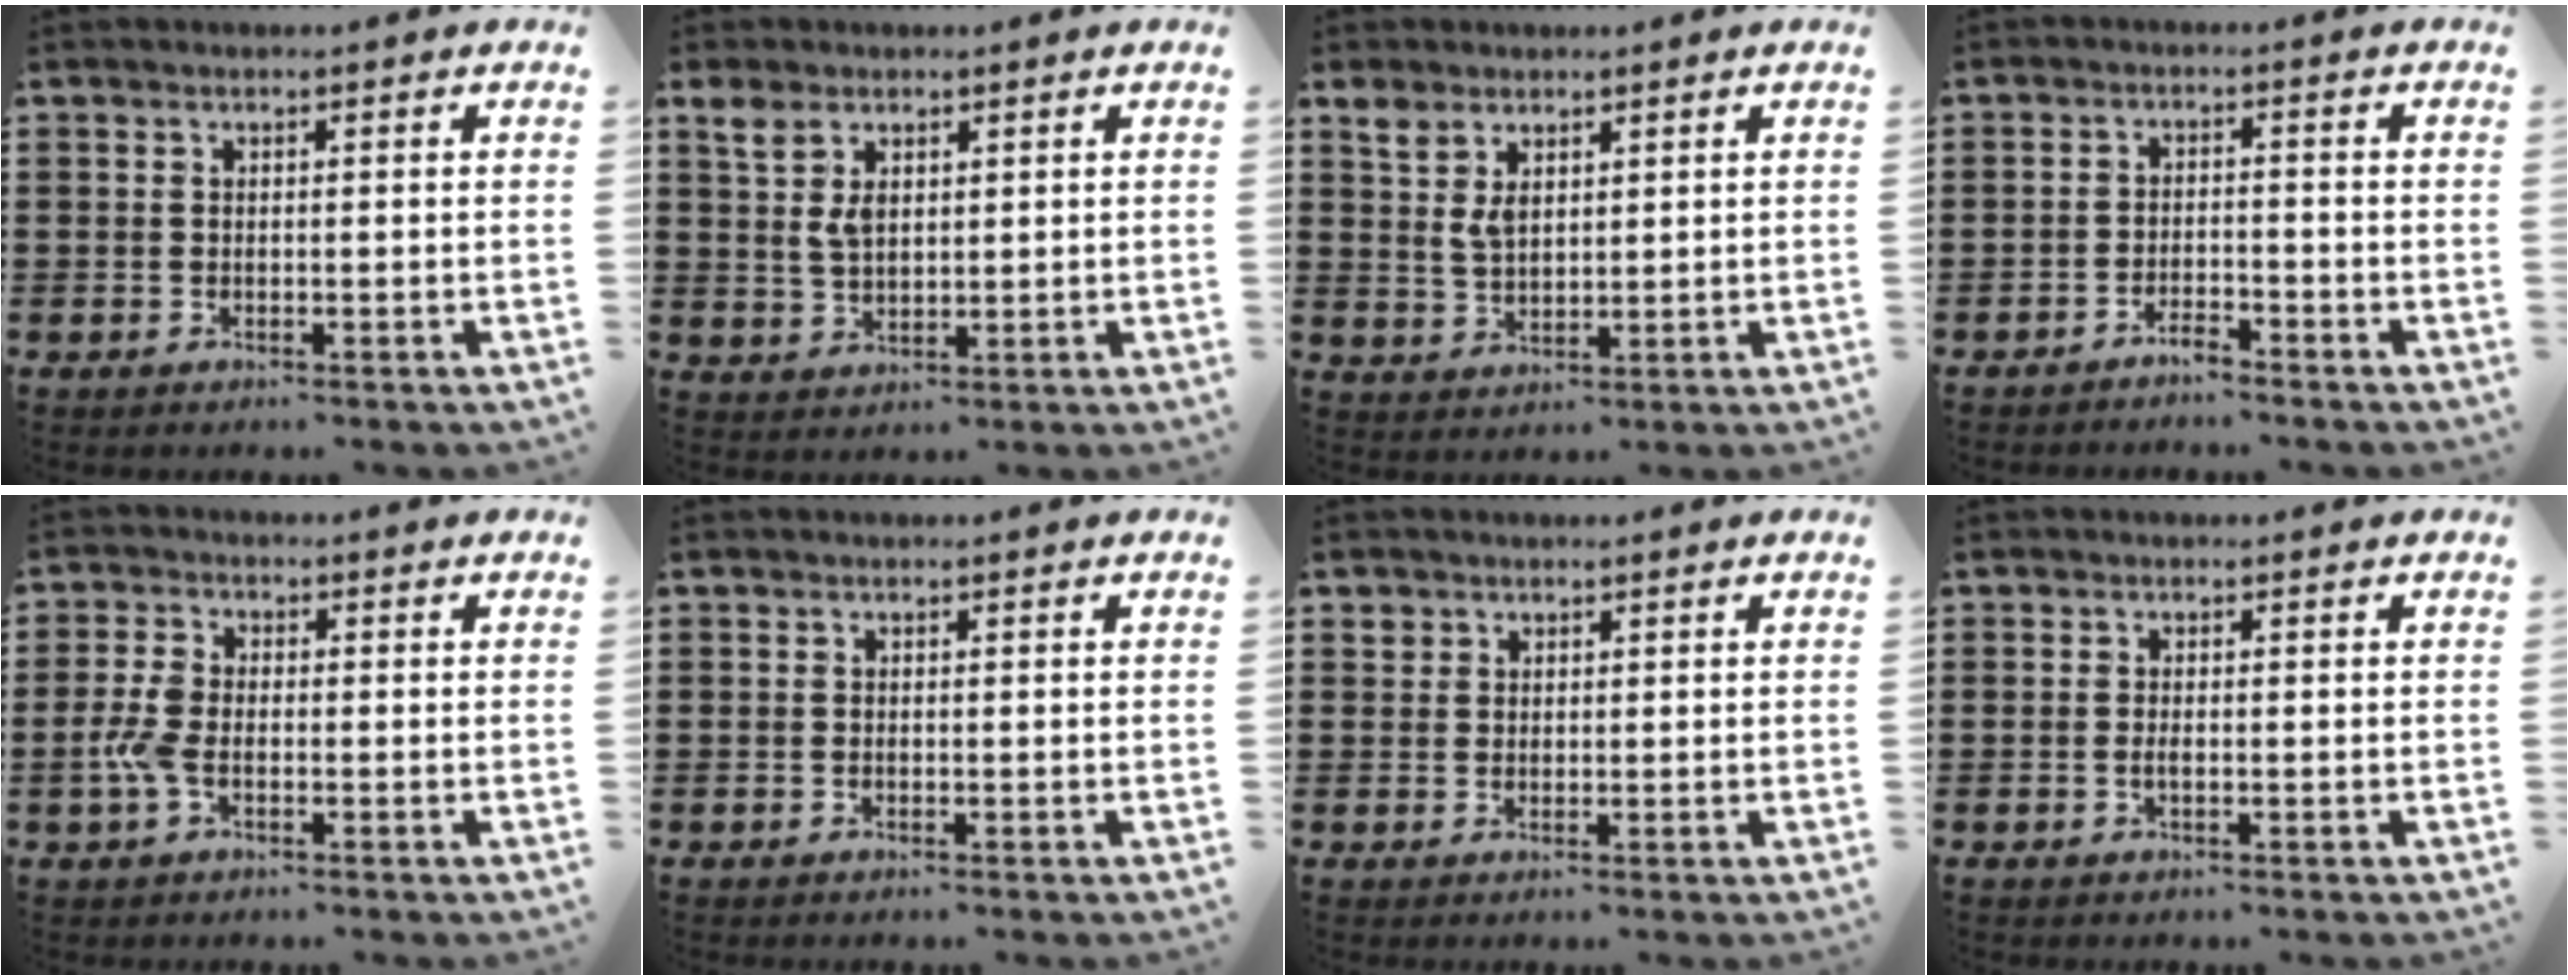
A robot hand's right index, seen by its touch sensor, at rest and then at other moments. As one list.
[{"total": 4.6, "force": [2.1, 2.5, 3.2], "torque": [-0.072, 0.009, 0.038]}, {"total": 4.2, "force": [2.3, 2.4, 2.7], "torque": [-0.061, 0.008, 0.042]}, {"total": 2.2, "force": [-2.2, 0.2, 0.3], "torque": [-0.012, 0.005, -0.046]}, {"total": 4.4, "force": [-1.3, 2.4, 3.5], "torque": [-0.096, -0.009, -0.030]}, {"total": 0.0}, {"total": 1.7, "force": [1.0, 1.3, 0.0], "torque": [-0.005, 0.006, 0.020]}, {"total": 0.9, "force": [-0.2, 0.3, 0.8], "torque": [-0.016, -0.002, -0.004]}]